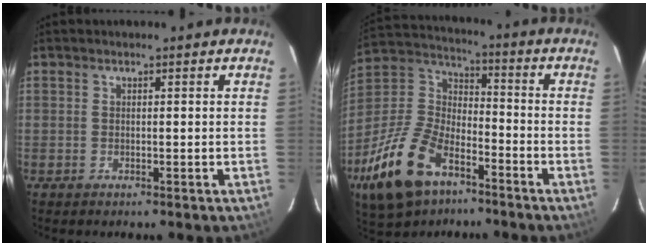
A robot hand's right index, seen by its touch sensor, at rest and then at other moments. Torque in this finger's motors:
{"motor_torque": [0.90, -0.88, 0.83, 0.21]}